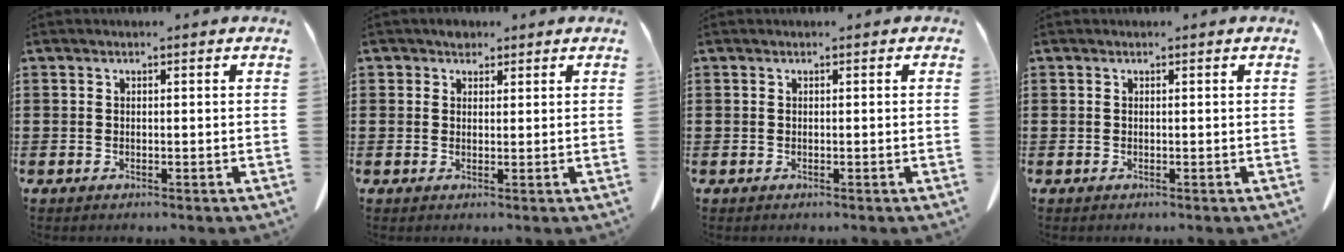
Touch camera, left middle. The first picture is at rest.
{"total": 2.0, "force": [1.6, 1.2, 0.4], "torque": [-0.013, 0.005, 0.031]}
{"total": 0.0}
{"total": 0.0}